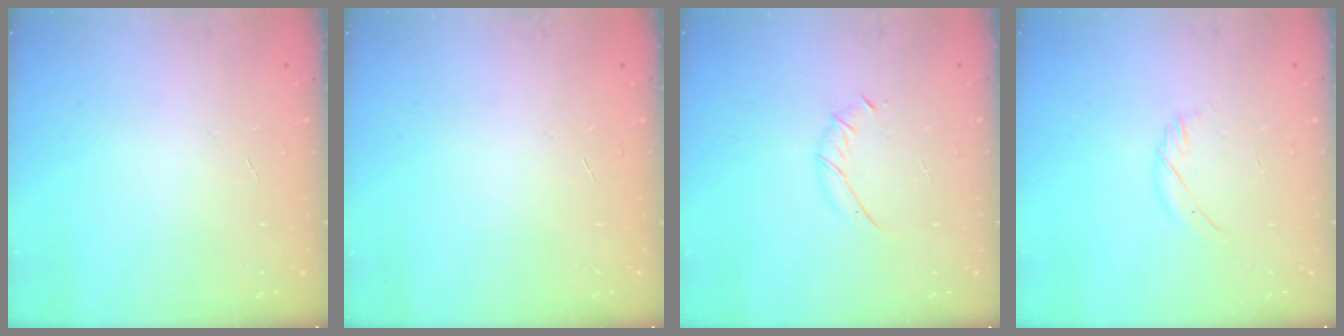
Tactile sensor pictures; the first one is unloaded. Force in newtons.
{"total": 0.0}
{"total": 3.8, "press": 3.7, "slide": 0.8}
{"total": 5.4, "press": 5.1, "slide": 1.7}